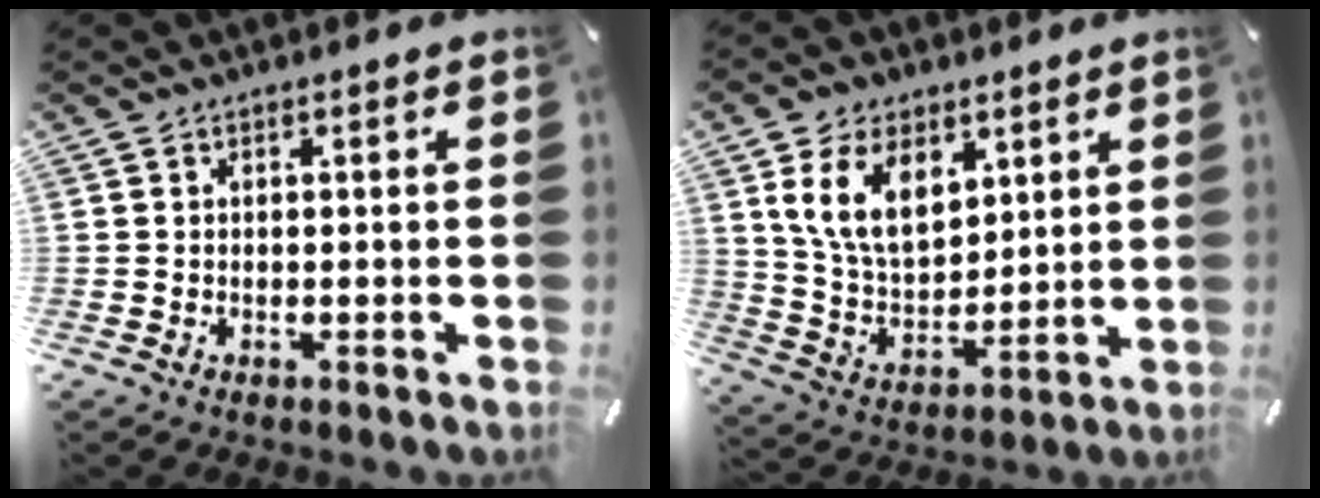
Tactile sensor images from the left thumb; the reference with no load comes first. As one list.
[{"total": 13.8, "force": [6.3, 9.2, 8.1], "torque": [-0.178, -0.017, 0.117]}]